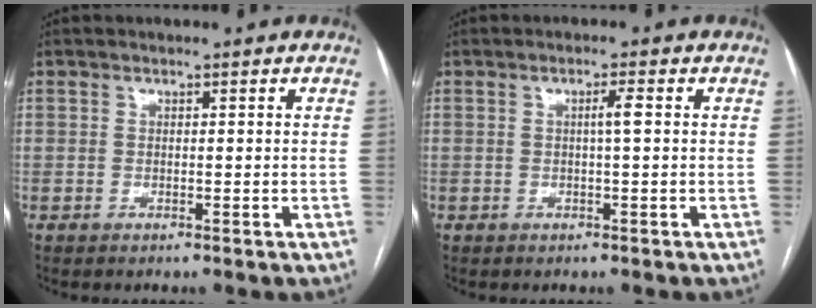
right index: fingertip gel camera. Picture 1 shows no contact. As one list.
[{"total": 1.8, "force": [0.3, -0.2, 1.8], "torque": [-0.031, 0.002, 0.004]}]